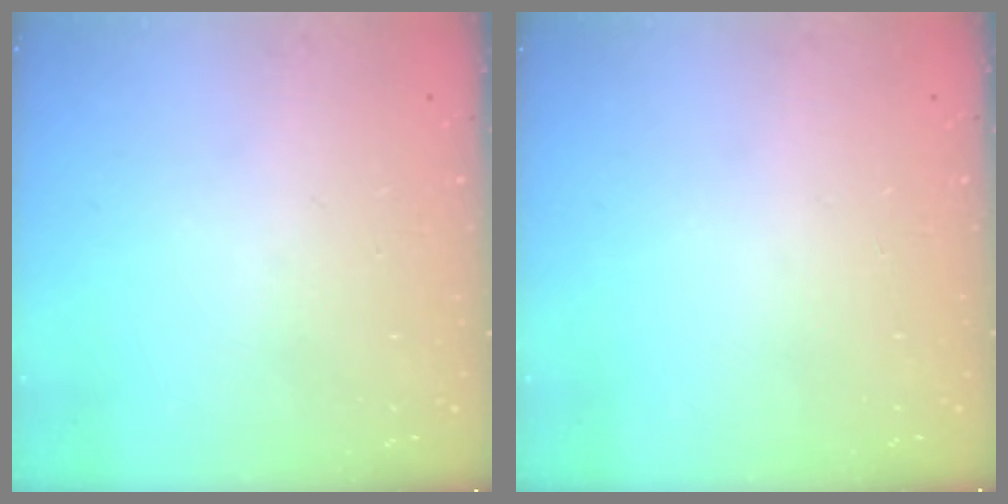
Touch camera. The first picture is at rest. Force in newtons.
{"total": 0.0}